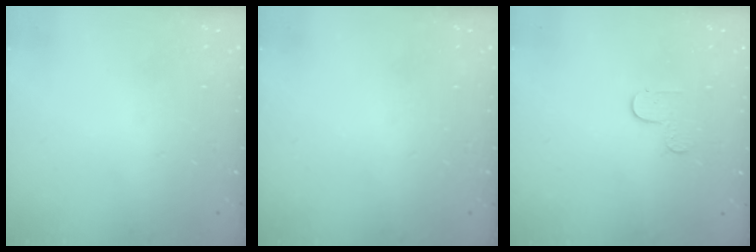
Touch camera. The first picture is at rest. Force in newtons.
{"total": 0.0}
{"total": 3.7, "press": 3.7, "slide": 0.4}